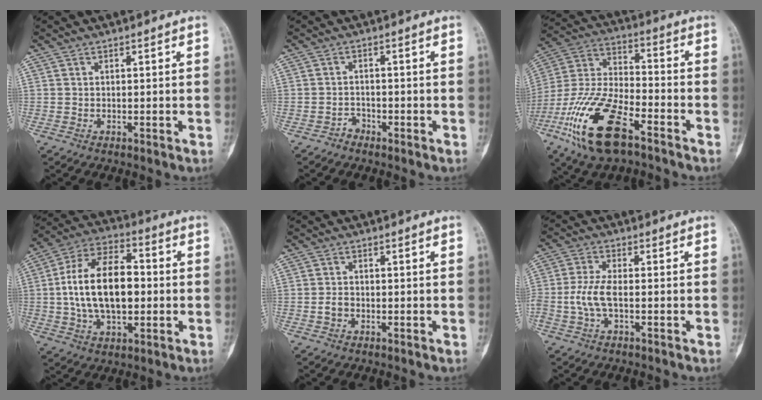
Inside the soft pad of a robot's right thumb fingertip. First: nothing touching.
{"total": 1.7, "force": [-1.3, 1.0, 0.0], "torque": [0.004, 0.006, -0.029]}
{"total": 20.2, "force": [-10.6, 8.3, 15.0], "torque": [-0.317, 0.042, -0.202]}
{"total": 18.4, "force": [-0.1, 10.5, 15.1], "torque": [-0.260, 0.025, -0.003]}
{"total": 1.7, "force": [-0.7, 1.3, 0.9], "torque": [-0.015, 0.008, -0.013]}
{"total": 5.6, "force": [-1.2, 2.2, 5.0], "torque": [-0.127, 0.011, -0.026]}